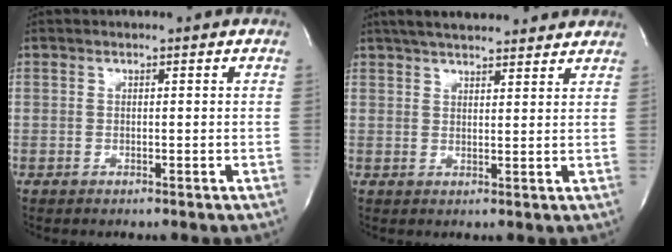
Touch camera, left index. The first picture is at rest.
{"total": 13.4, "force": [11.8, 2.7, 5.8], "torque": [-0.086, 0.039, 0.162]}